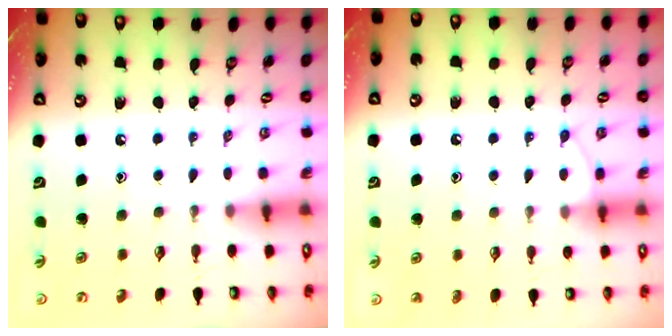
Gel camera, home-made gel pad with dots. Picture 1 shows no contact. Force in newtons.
{"total": 6.5, "press": 6.4, "slide": 0.6}